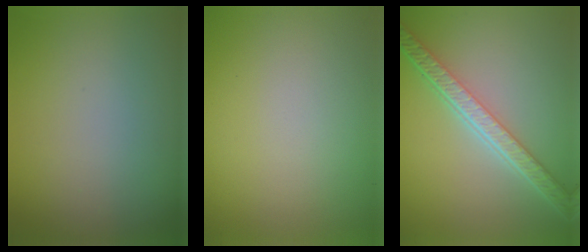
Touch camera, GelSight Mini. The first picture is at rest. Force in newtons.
{"total": 0.0}
{"total": 5.8, "press": 4.5, "slide": 3.7}